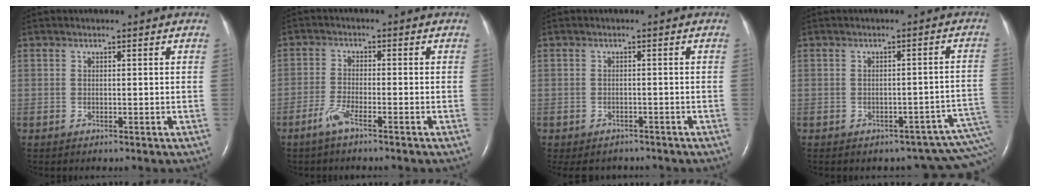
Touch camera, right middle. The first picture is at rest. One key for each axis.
{"total": 3.5, "fx": -2.5, "fy": 0.3, "fz": 2.4, "tx": -0.060, "ty": -0.005, "tz": -0.054}
{"total": 5.7, "fx": -5.0, "fy": 2.7, "fz": 0.8, "tx": -0.010, "ty": -0.001, "tz": -0.061}
{"total": 9.1, "fx": -4.2, "fy": 4.9, "fz": 6.3, "tx": -0.053, "ty": 0.030, "tz": -0.042}